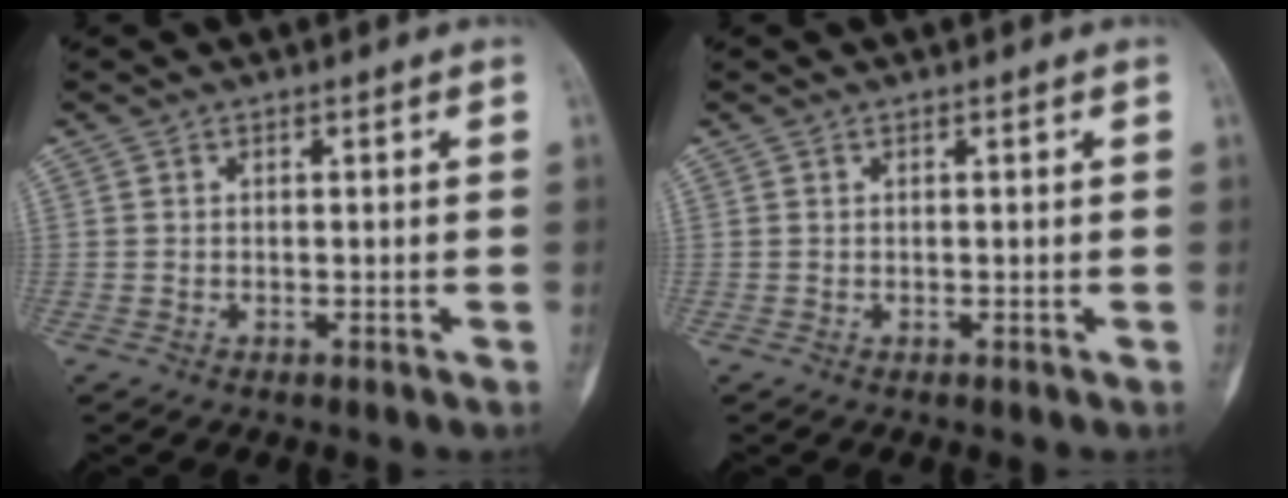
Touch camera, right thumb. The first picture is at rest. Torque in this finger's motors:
{"motor_torque": [0.00, 0.00, 0.00, 0.00, 0.00]}